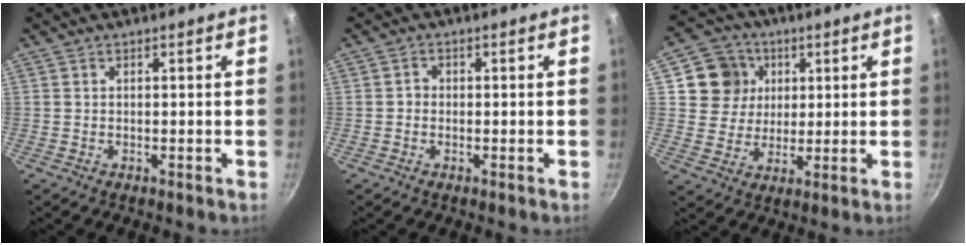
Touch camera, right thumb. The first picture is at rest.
{"total": 1.3, "force": [-0.2, 1.2, 0.5], "torque": [-0.005, 0.005, -0.006]}
{"total": 9.8, "force": [3.1, 8.9, 2.8], "torque": [-0.014, 0.000, 0.052]}